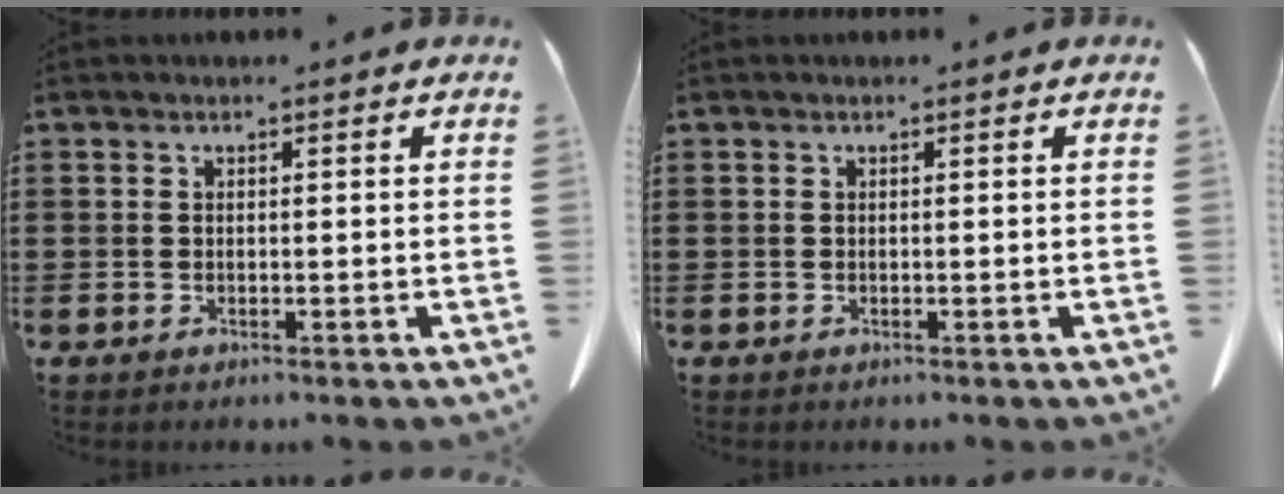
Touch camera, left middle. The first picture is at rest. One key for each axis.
{"total": 0.0}